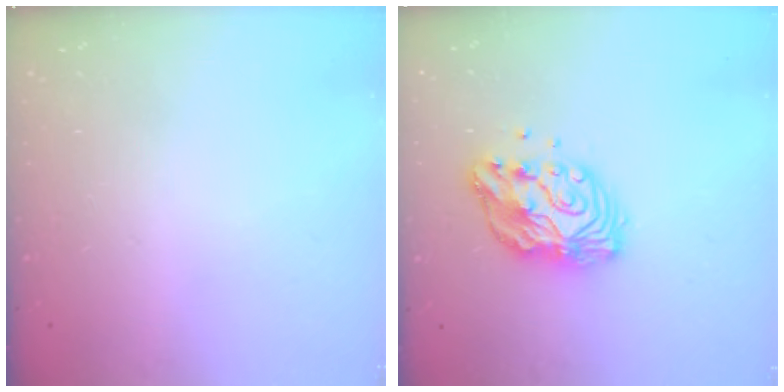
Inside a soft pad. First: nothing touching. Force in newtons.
{"total": 11.3, "press": 11.3, "slide": 1.0}